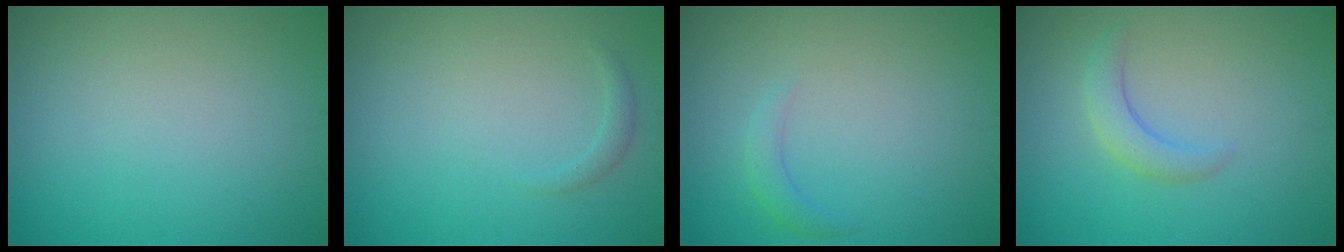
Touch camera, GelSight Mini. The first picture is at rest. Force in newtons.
{"total": 0.8, "press": 0.8, "slide": 0.0}
{"total": 1.3, "press": 1.3, "slide": 0.1}
{"total": 2.1, "press": 2.1, "slide": 0.3}